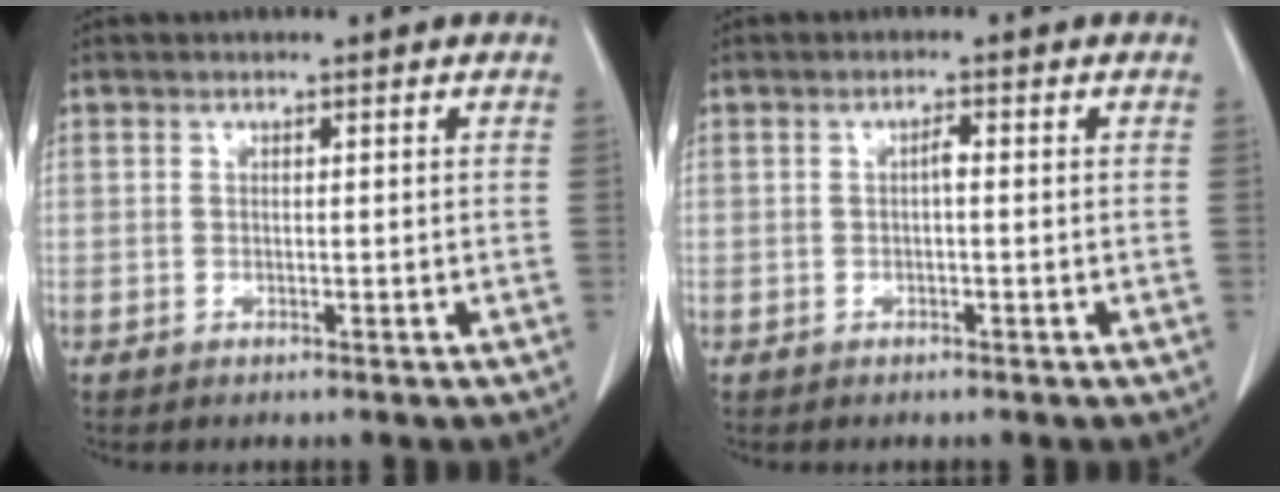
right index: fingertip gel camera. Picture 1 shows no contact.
{"total": 1.1, "force": [-0.1, 0.3, 1.1], "torque": [-0.019, 0.003, -0.002]}